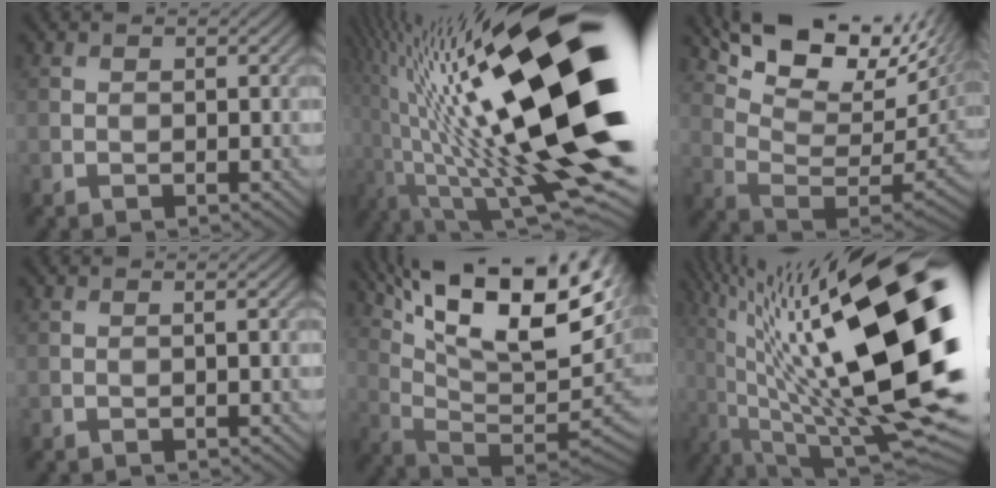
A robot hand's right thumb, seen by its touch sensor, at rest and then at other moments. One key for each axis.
{"total": 24.0, "fx": -0.5, "fy": 6.8, "fz": 23.0, "tx": -0.396, "ty": 0.007, "tz": -0.019}
{"total": 16.8, "fx": 10.2, "fy": 6.2, "fz": 11.9, "tx": -0.222, "ty": 0.011, "tz": 0.156}
{"total": 0.6, "fx": 0.1, "fy": 0.0, "fz": 0.6, "tx": -0.008, "ty": 0.003, "tz": 0.000}
{"total": 20.7, "fx": 10.8, "fy": 6.7, "fz": 16.3, "tx": -0.273, "ty": 0.027, "tz": 0.174}
{"total": 23.0, "fx": 1.9, "fy": 7.3, "fz": 21.7, "tx": -0.344, "ty": 0.017, "tz": 0.038}